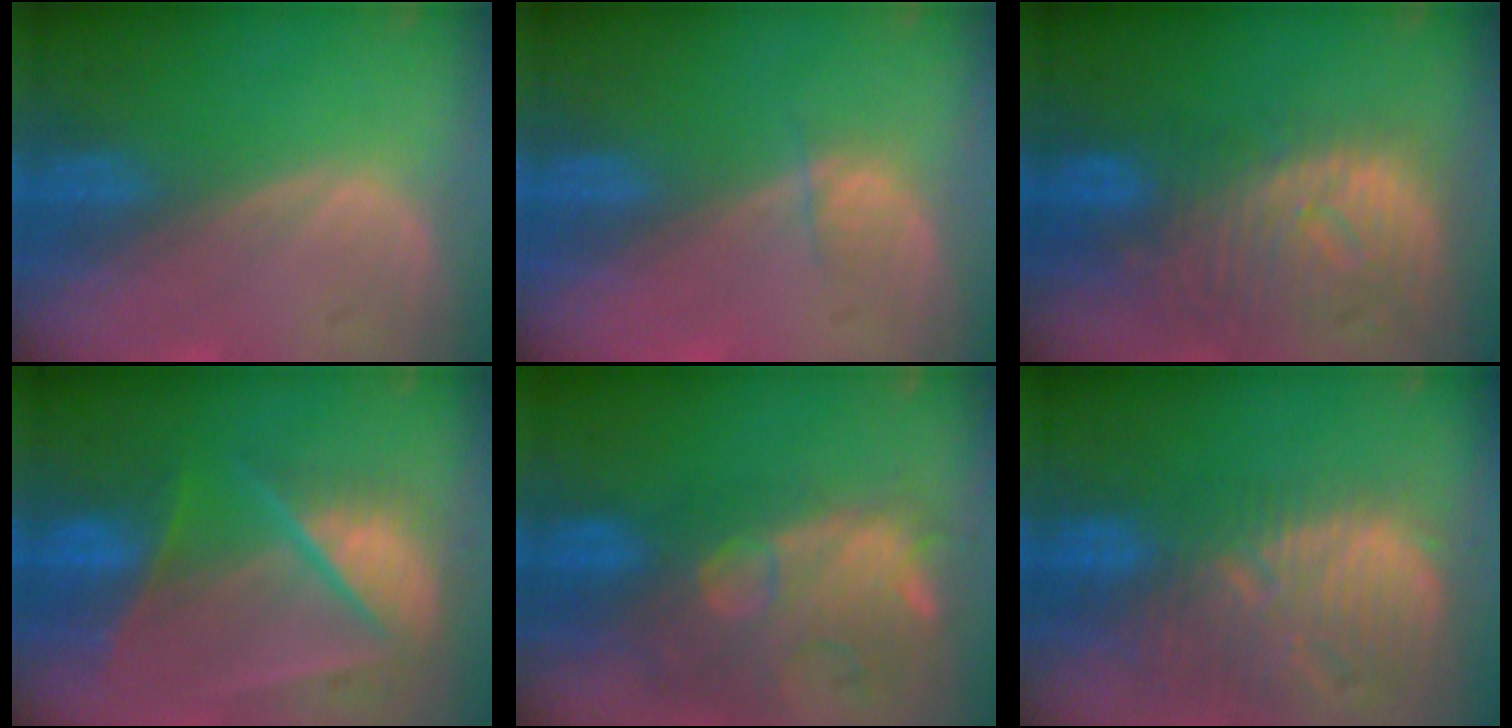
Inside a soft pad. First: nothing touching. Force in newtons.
{"total": 1.4, "press": 1.3, "slide": 0.6}
{"total": 10.7, "press": 9.4, "slide": 4.9}
{"total": 9.9, "press": 8.5, "slide": 5.1}
{"total": 12.6, "press": 11.3, "slide": 5.7}
{"total": 13.1, "press": 11.4, "slide": 6.5}